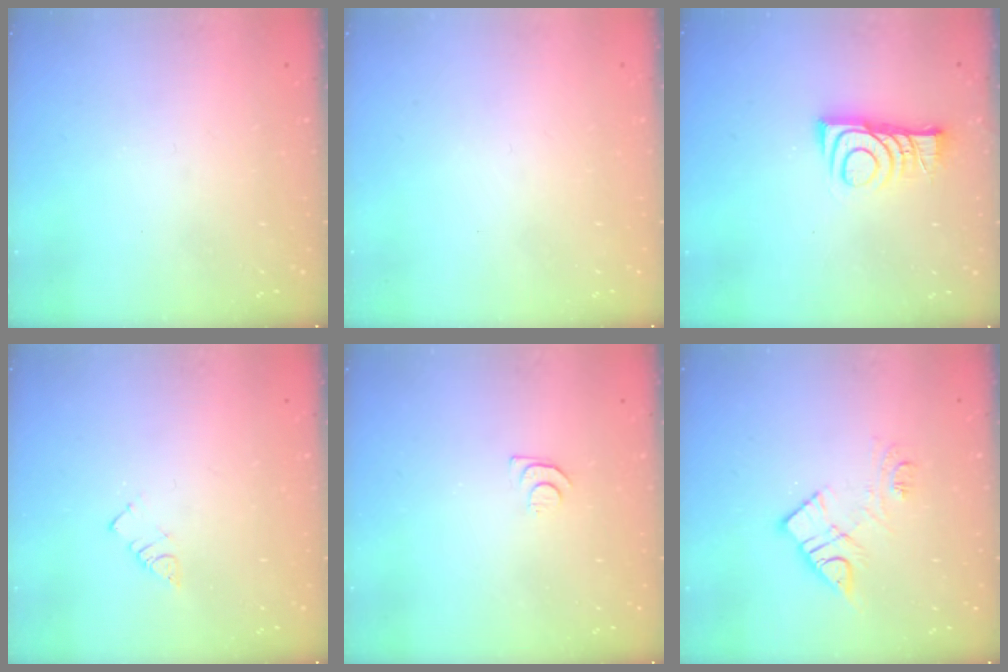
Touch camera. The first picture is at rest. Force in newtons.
{"total": 1.8, "press": 1.7, "slide": 0.1}
{"total": 9.5, "press": 9.5, "slide": 0.3}
{"total": 2.7, "press": 2.7, "slide": 0.4}
{"total": 5.3, "press": 5.3, "slide": 0.5}
{"total": 9.5, "press": 9.4, "slide": 0.6}